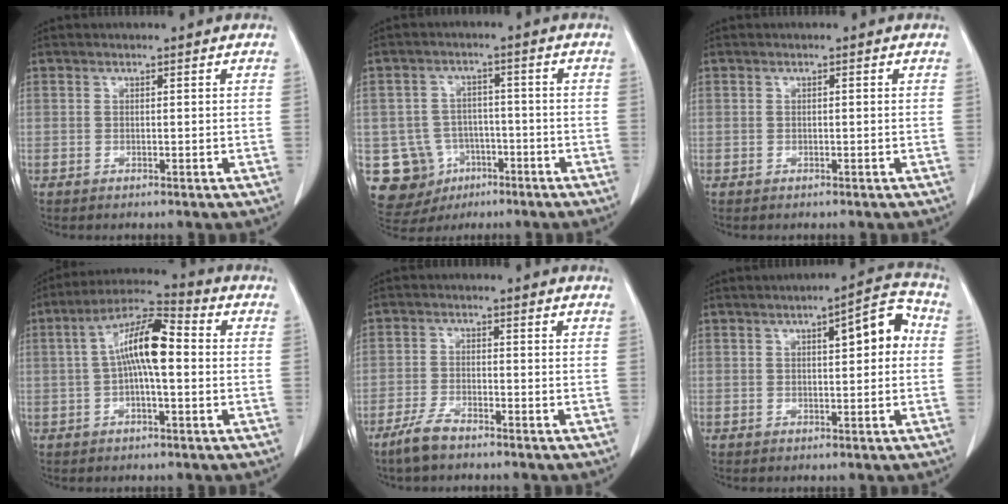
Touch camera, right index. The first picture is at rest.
{"total": 10.8, "force": [-3.7, 9.9, 1.9], "torque": [-0.054, 0.029, -0.042]}
{"total": 0.0}
{"total": 10.2, "force": [0.4, 2.4, 9.9], "torque": [-0.186, 0.031, 0.001]}
{"total": 4.0, "force": [-3.2, 0.9, 2.2], "torque": [-0.053, -0.004, -0.063]}
{"total": 6.9, "force": [1.4, 1.8, 6.5], "torque": [-0.084, 0.029, 0.014]}